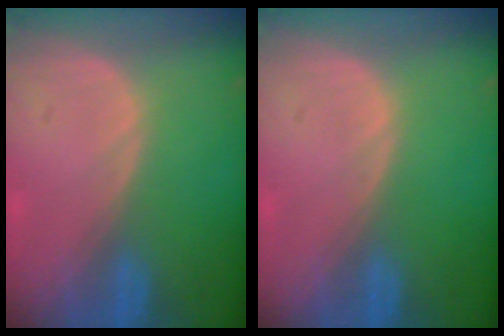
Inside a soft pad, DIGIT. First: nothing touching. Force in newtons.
{"total": 0.0}